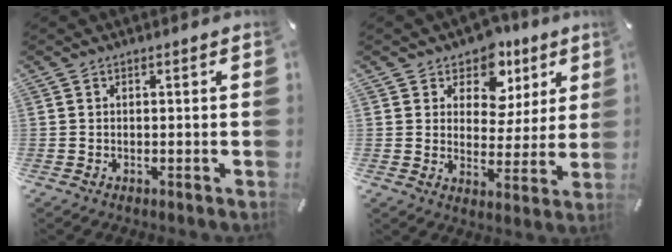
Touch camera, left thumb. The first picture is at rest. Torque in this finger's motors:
{"motor_torque": [0.22, 0.17, 0.15, 0.09, 0.03]}